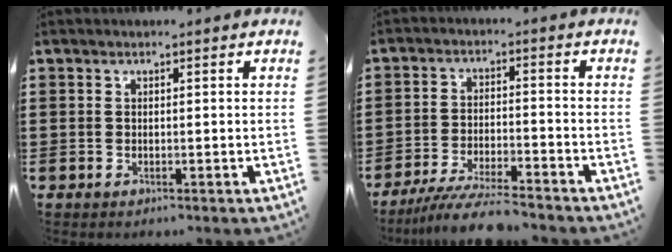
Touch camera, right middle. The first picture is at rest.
{"total": 6.6, "force": [-6.0, 0.1, 2.8], "torque": [-0.062, -0.014, -0.113]}